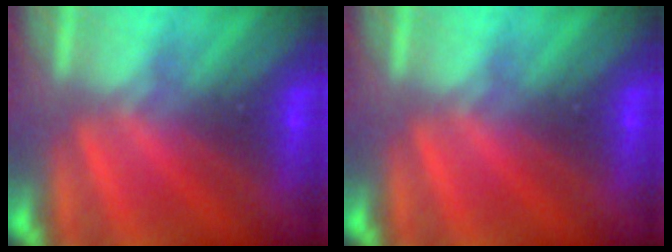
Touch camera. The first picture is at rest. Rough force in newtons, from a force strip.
{"total": 0.0}